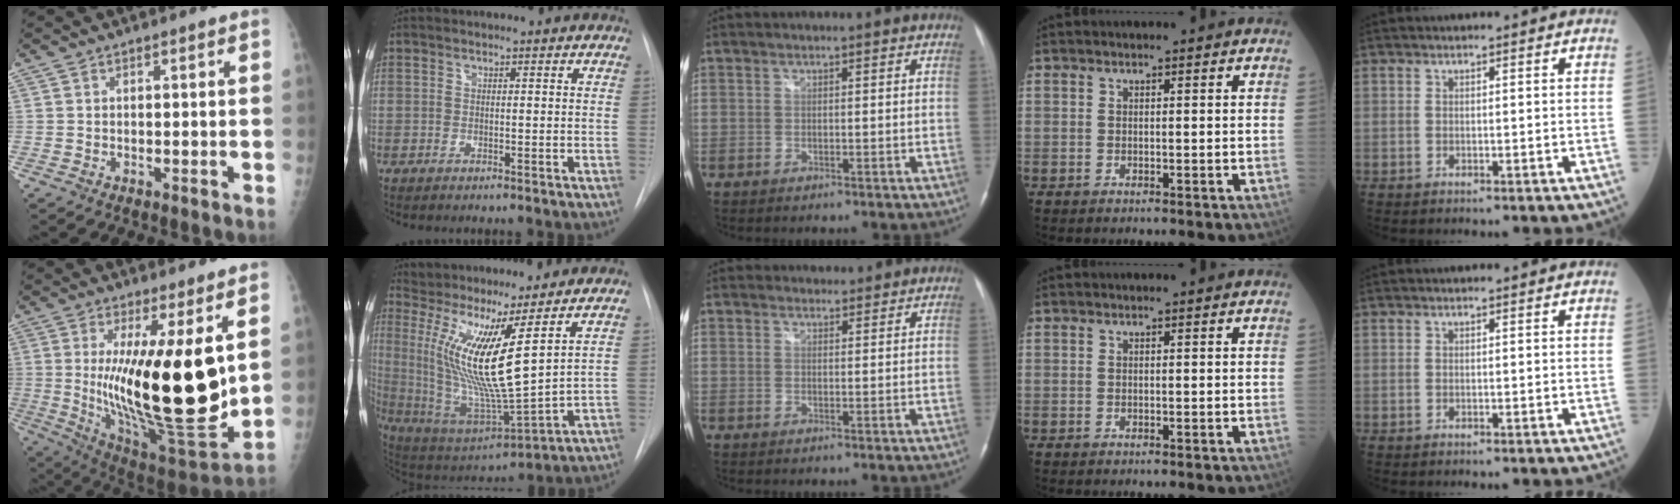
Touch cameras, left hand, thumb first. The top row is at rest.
{"thumb": {"total": 23.5, "force": [3.2, 6.2, 22.5], "torque": [-0.367, -0.079, 0.070]}, "index": {"total": 16.5, "force": [6.5, 0.7, 15.2], "torque": [-0.315, -0.028, 0.127]}, "middle": {"total": 4.1, "force": [3.9, 1.2, 0.2], "torque": [-0.005, 0.022, 0.055]}}